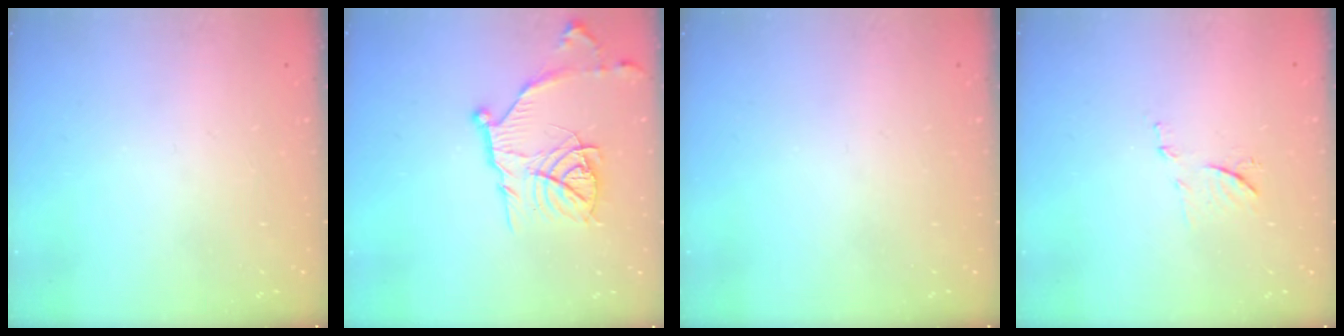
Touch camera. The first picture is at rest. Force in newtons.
{"total": 15.2, "press": 15.2, "slide": 1.1}
{"total": 0.0}
{"total": 7.2, "press": 7.1, "slide": 0.5}